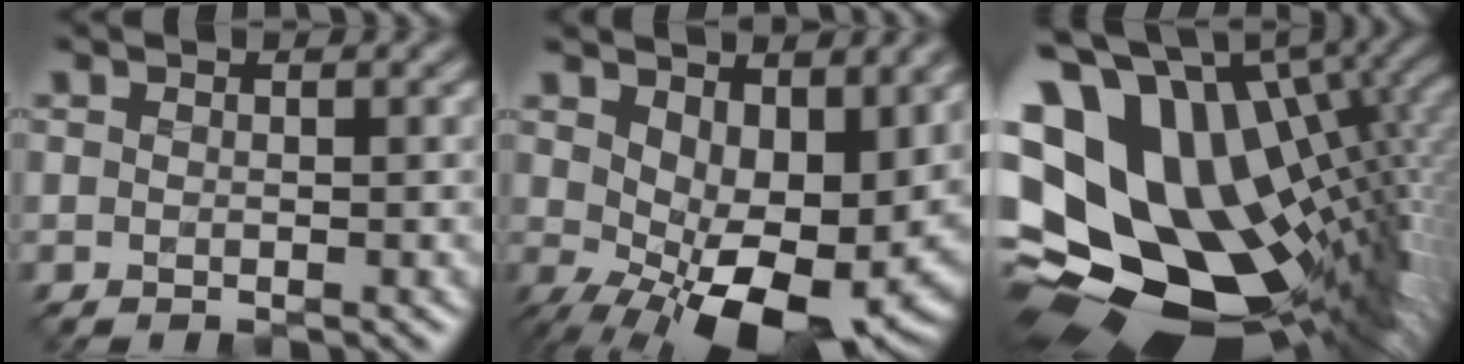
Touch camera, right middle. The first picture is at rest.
{"total": 13.8, "force": [-1.2, 7.6, 11.4], "torque": [-0.170, -0.041, 0.005]}
{"total": 18.4, "force": [2.0, 12.3, 13.5], "torque": [-0.249, -0.024, 0.075]}